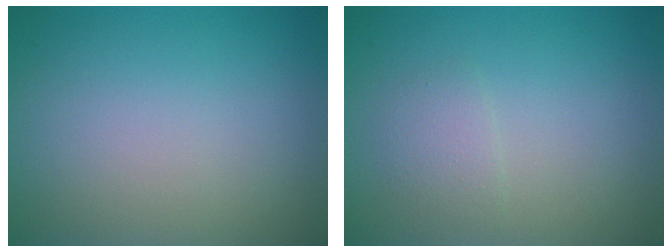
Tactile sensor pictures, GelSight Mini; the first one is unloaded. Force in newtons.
{"total": 1.3, "press": 1.3, "slide": 0.0}